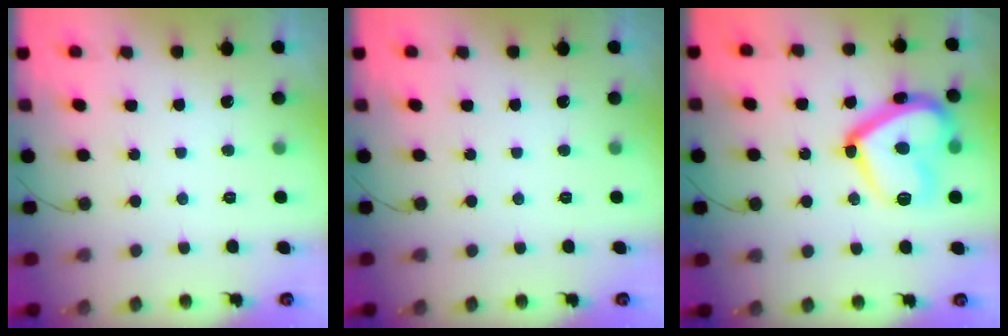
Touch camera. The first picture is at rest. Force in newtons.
{"total": 0.0}
{"total": 20.7, "press": 20.7, "slide": 1.4}